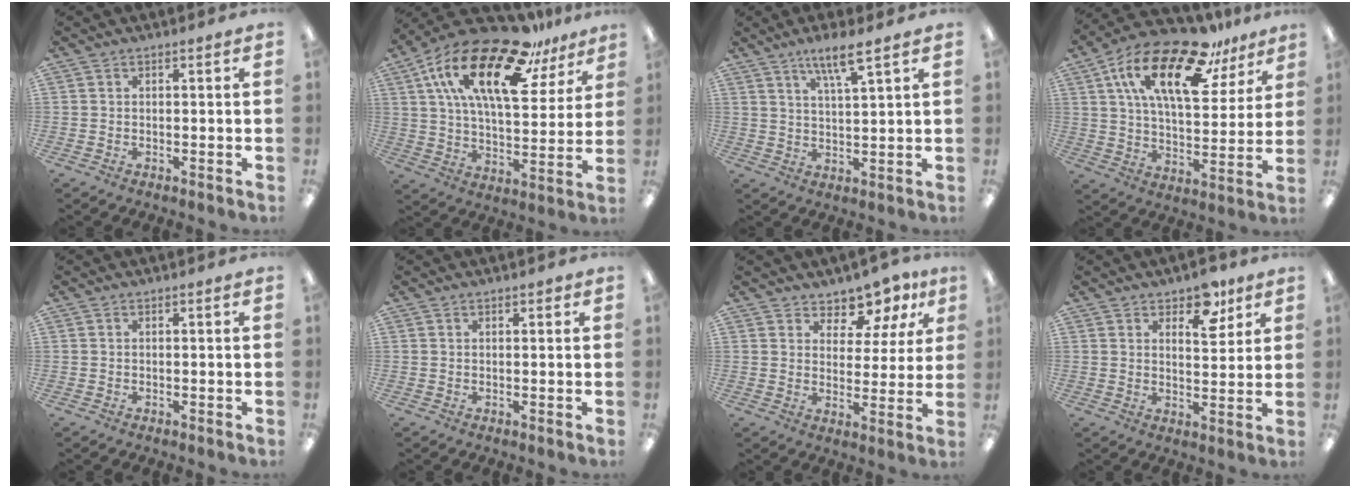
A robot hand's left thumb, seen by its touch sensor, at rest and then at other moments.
{"total": 24.7, "force": [14.5, 10.2, 17.3], "torque": [-0.296, -0.074, 0.243]}
{"total": 7.2, "force": [5.0, 1.1, 5.1], "torque": [-0.095, -0.017, 0.082]}
{"total": 22.5, "force": [12.9, 9.7, 15.8], "torque": [-0.275, -0.057, 0.217]}
{"total": 0.0}
{"total": 0.8, "force": [0.6, 0.3, 0.4], "torque": [0.001, -0.001, 0.009]}
{"total": 8.6, "force": [7.4, 3.9, 2.1], "torque": [-0.040, -0.055, 0.135]}
{"total": 8.2, "force": [5.8, 4.1, 4.1], "torque": [-0.041, -0.028, 0.098]}